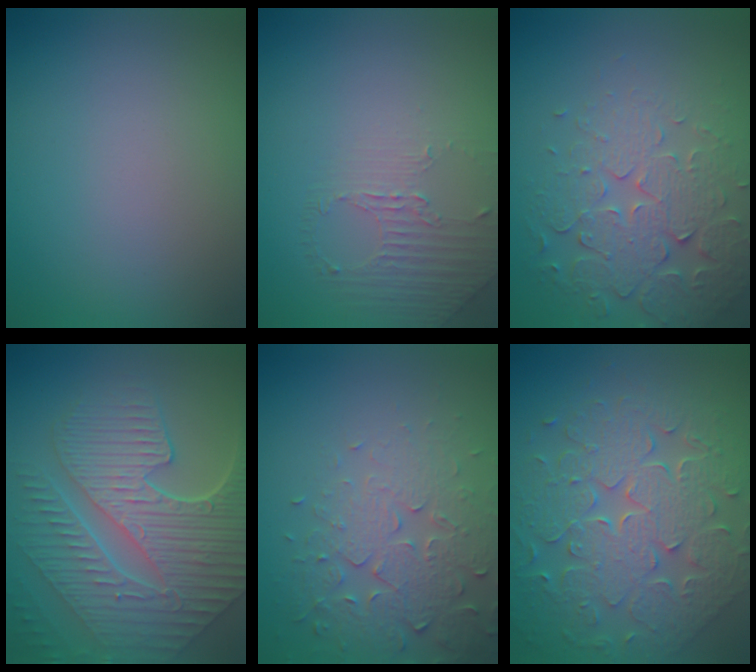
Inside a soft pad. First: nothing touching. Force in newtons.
{"total": 1.4, "press": 0.8, "slide": 1.1}
{"total": 5.1, "press": 4.5, "slide": 2.5}
{"total": 9.9, "press": 6.7, "slide": 7.3}
{"total": 4.2, "press": 4.2, "slide": 0.5}
{"total": 9.6, "press": 6.9, "slide": 6.6}